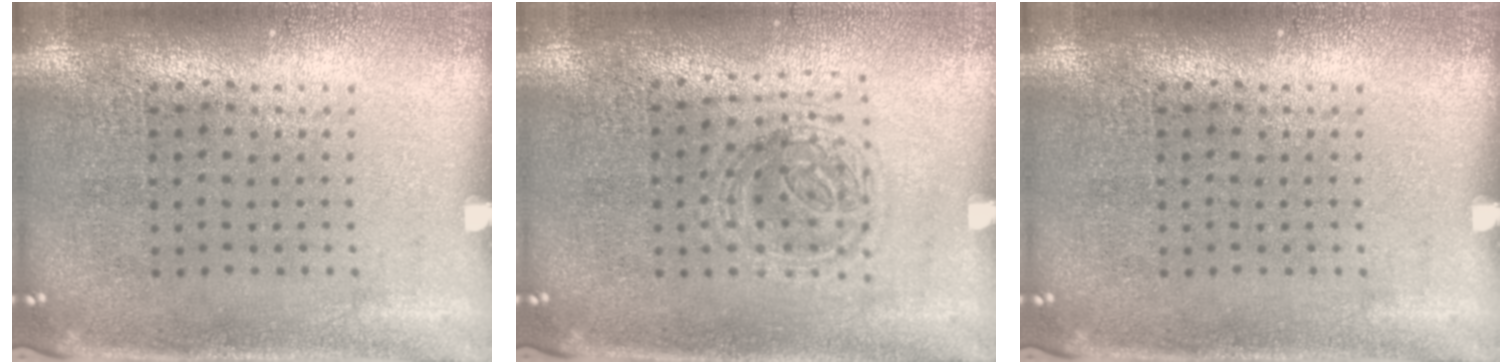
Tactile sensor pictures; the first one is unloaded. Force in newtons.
{"total": 1.2, "press": 1.1, "slide": 0.5}
{"total": 0.0}